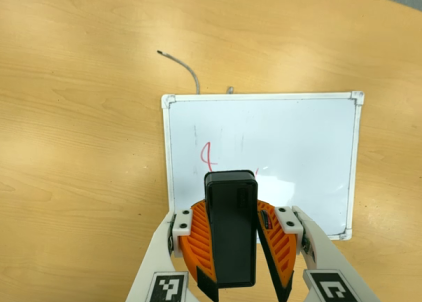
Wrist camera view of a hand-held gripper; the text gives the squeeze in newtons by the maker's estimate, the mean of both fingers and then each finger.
{"total": 10.1, "left": 10.4, "right": 9.7}